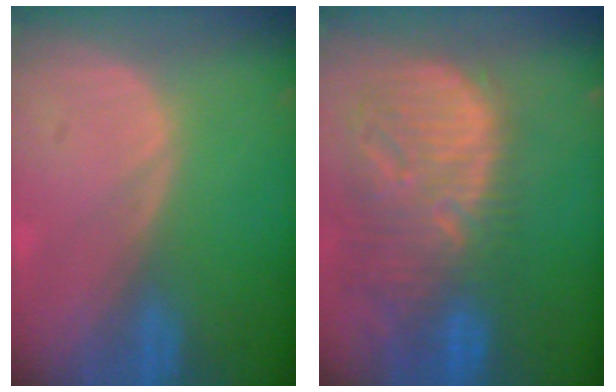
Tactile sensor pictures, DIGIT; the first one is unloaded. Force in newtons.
{"total": 13.5, "press": 11.6, "slide": 6.9}